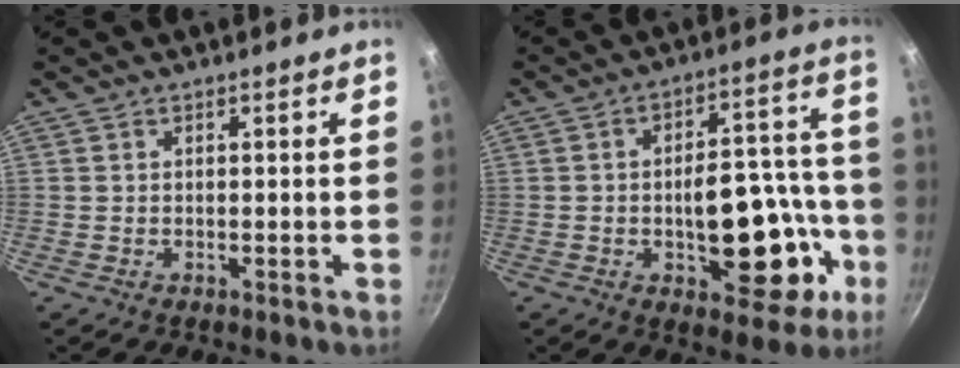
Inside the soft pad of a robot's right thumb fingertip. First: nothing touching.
{"total": 18.6, "force": [-5.5, 9.3, 15.1], "torque": [-0.143, 0.049, -0.072]}